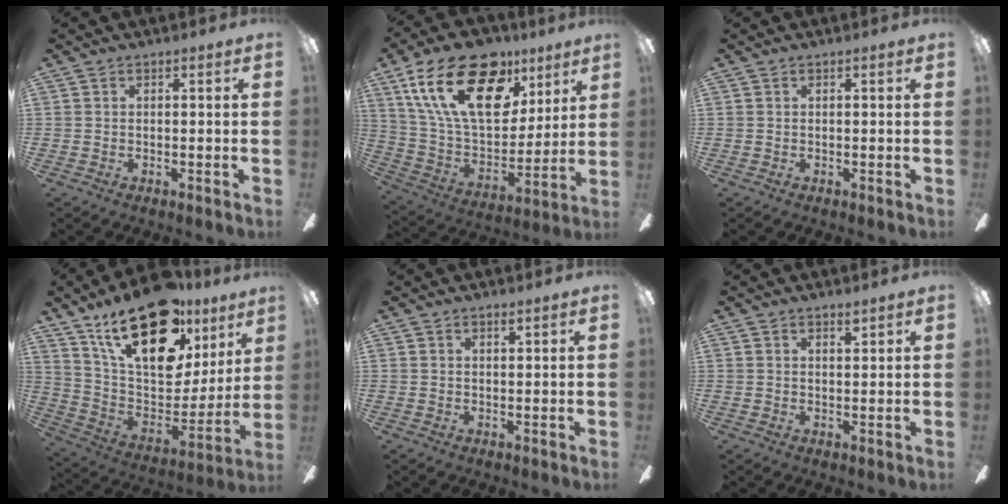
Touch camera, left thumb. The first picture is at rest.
{"total": 26.2, "force": [12.8, 14.9, 17.5], "torque": [-0.323, -0.061, 0.229]}
{"total": 0.0}
{"total": 26.7, "force": [16.5, 12.6, 16.8], "torque": [-0.280, -0.097, 0.293]}
{"total": 1.0, "force": [1.0, 0.0, 0.0], "torque": [-0.002, -0.002, 0.018]}
{"total": 2.1, "force": [1.8, 1.0, 0.5], "torque": [0.005, -0.009, 0.029]}